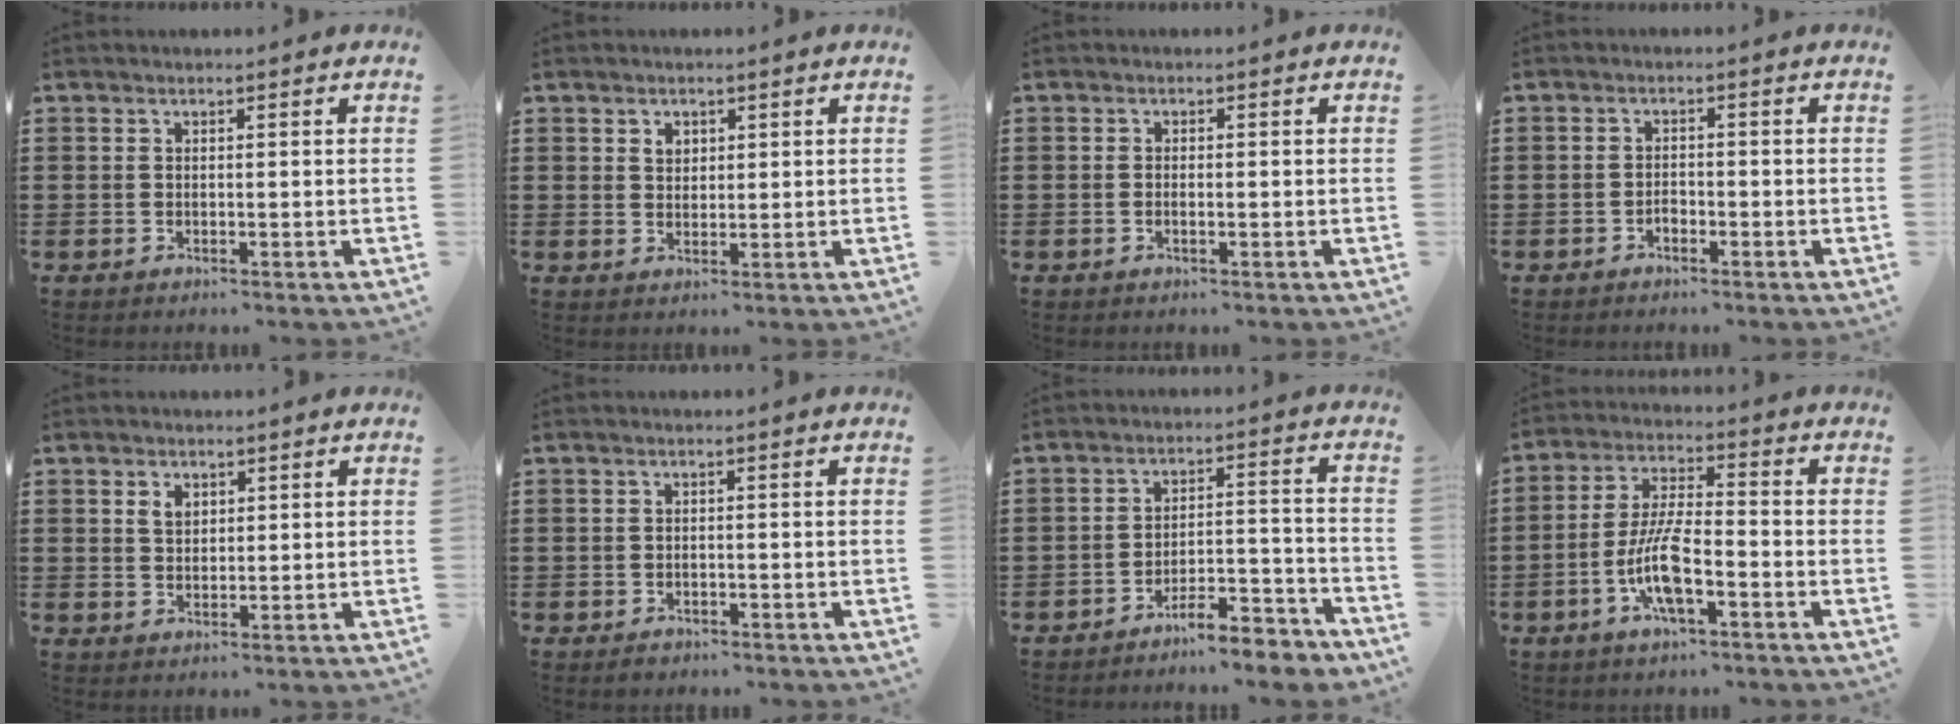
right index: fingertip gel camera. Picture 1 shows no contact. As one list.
[{"total": 1.8, "force": [1.0, 1.4, 0.7], "torque": [-0.017, 0.007, 0.018]}, {"total": 0.7, "force": [-0.2, 0.2, 0.7], "torque": [-0.013, -0.005, -0.002]}, {"total": 1.4, "force": [-1.0, 0.8, 0.5], "torque": [-0.013, -0.002, -0.020]}, {"total": 2.3, "force": [1.1, 1.6, 1.2], "torque": [-0.030, 0.007, 0.020]}, {"total": 1.0, "force": [-0.9, 0.4, 0.1], "torque": [-0.005, 0.001, -0.020]}, {"total": 6.3, "force": [-6.0, 0.5, 1.8], "torque": [-0.026, 0.009, -0.115]}, {"total": 9.0, "force": [-3.4, 2.6, 7.9], "torque": [-0.176, -0.008, -0.069]}]